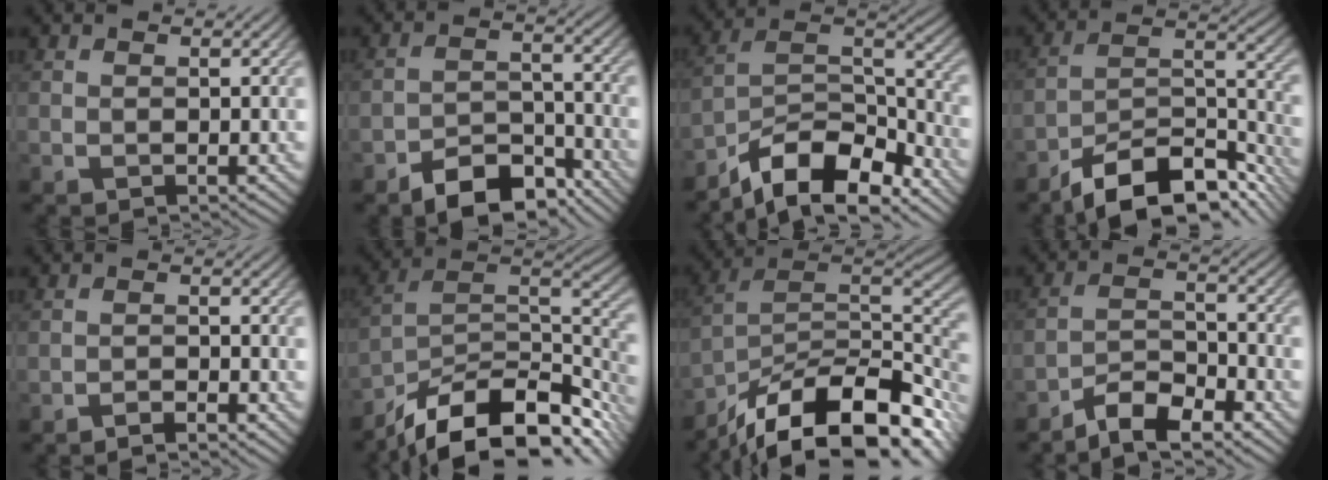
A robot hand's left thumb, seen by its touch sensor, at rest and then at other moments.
{"total": 8.4, "force": [-6.3, 3.9, 4.0], "torque": [-0.058, -0.006, -0.114]}
{"total": 12.5, "force": [-9.5, 4.1, 7.0], "torque": [-0.124, -0.006, -0.179]}
{"total": 12.9, "force": [-9.6, 4.4, 7.4], "torque": [-0.120, -0.012, -0.172]}
{"total": 2.0, "force": [-1.7, 0.2, 1.0], "torque": [-0.018, 0.003, -0.034]}
{"total": 15.8, "force": [-10.9, 6.4, 9.5], "torque": [-0.191, -0.022, -0.175]}
{"total": 17.4, "force": [-11.8, 6.9, 10.8], "torque": [-0.212, -0.034, -0.185]}
{"total": 6.5, "force": [-5.2, 1.9, 3.3], "torque": [-0.062, 0.001, -0.104]}